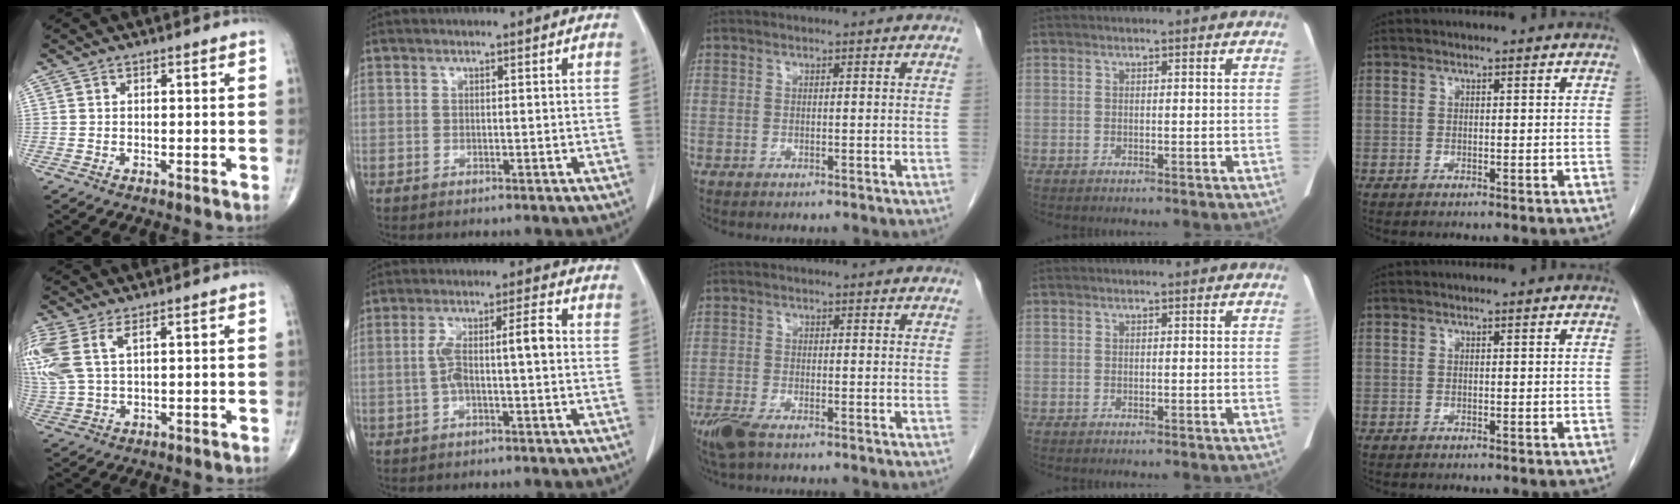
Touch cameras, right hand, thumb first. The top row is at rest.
{"thumb": {"total": 10.8, "force": [4.1, 5.2, 8.6], "torque": [-0.238, 0.005, 0.093]}, "index": {"total": 6.7, "force": [-0.4, 1.2, 6.6], "torque": [-0.131, 0.028, -0.005]}, "middle": {"total": 4.9, "force": [-3.6, 1.3, 3.2], "torque": [-0.069, -0.012, -0.065]}}